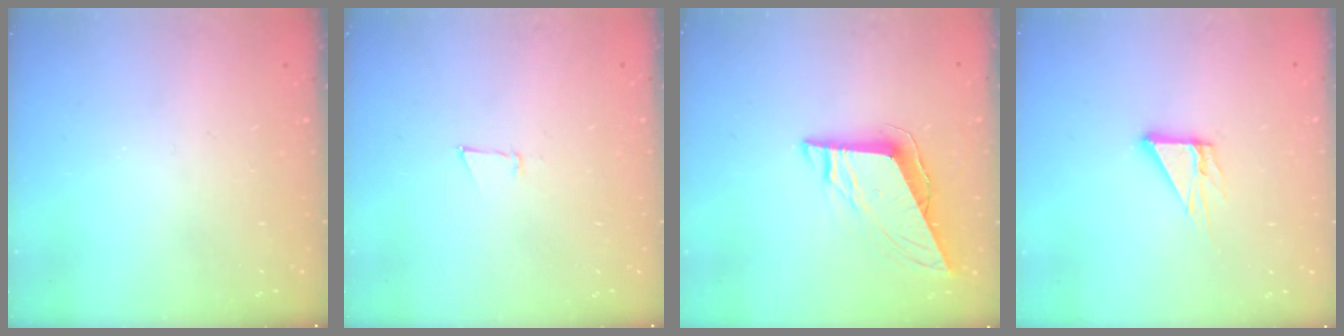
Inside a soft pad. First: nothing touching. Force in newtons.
{"total": 3.3, "press": 3.3, "slide": 0.6}
{"total": 9.0, "press": 8.9, "slide": 1.5}
{"total": 5.5, "press": 5.5, "slide": 0.3}